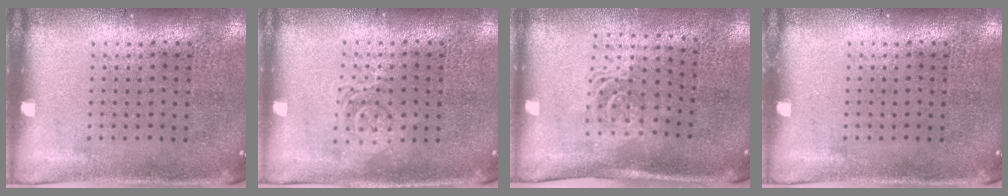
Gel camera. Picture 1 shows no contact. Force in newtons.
{"total": 2.0, "press": 2.0, "slide": 0.3}
{"total": 1.7, "press": 1.3, "slide": 1.1}
{"total": 0.0}